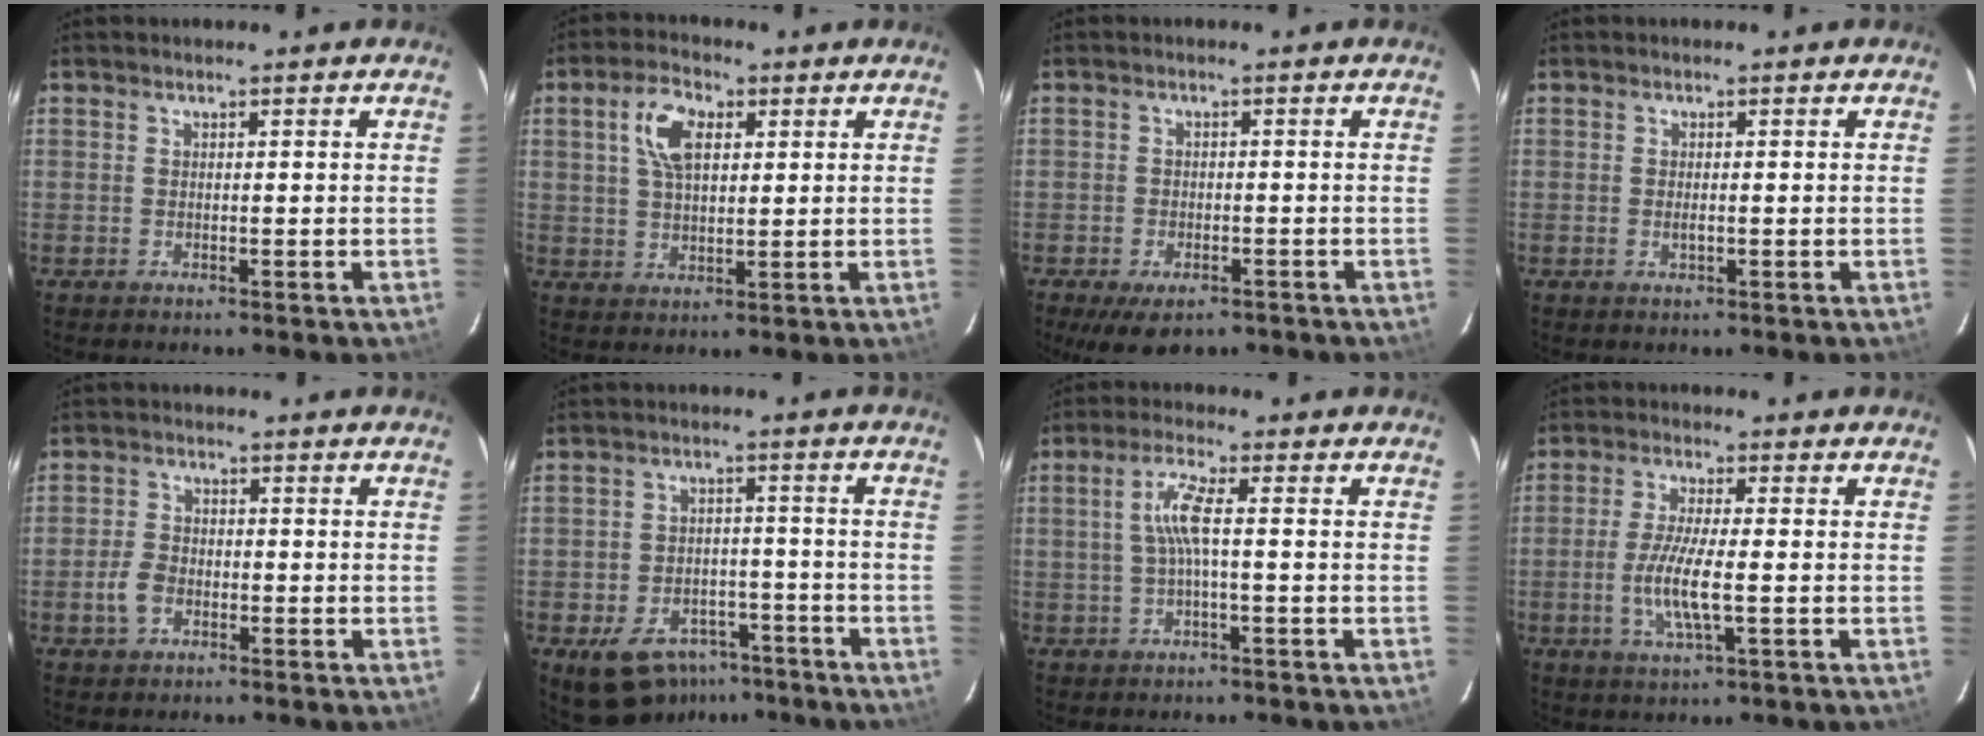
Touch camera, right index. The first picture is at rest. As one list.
[{"total": 7.4, "force": [2.5, 4.0, 5.8], "torque": [-0.110, 0.018, 0.046]}, {"total": 7.6, "force": [-5.3, 3.5, 4.2], "torque": [-0.085, -0.020, -0.076]}, {"total": 1.4, "force": [-0.3, 0.4, 1.3], "torque": [-0.026, -0.001, -0.004]}, {"total": 4.0, "force": [-1.8, 2.6, 2.4], "torque": [-0.057, 0.003, -0.034]}, {"total": 11.3, "force": [-7.2, 7.2, 4.8], "torque": [-0.103, 0.018, -0.085]}, {"total": 4.9, "force": [-0.2, 0.1, 4.8], "torque": [-0.098, 0.005, -0.001]}, {"total": 8.1, "force": [-1.6, 1.3, 7.8], "torque": [-0.159, -0.008, -0.034]}]